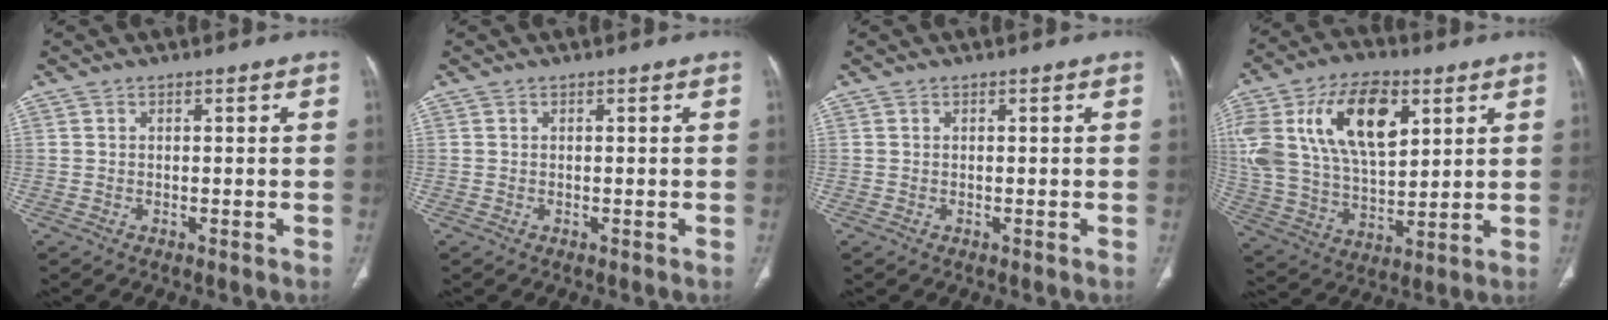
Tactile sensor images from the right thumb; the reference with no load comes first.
{"total": 0.0}
{"total": 0.0}
{"total": 24.7, "force": [9.1, 13.8, 18.4], "torque": [-0.355, -0.004, 0.169]}